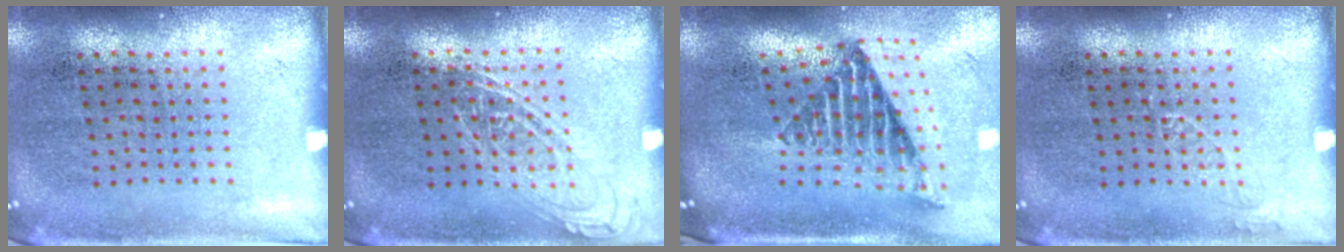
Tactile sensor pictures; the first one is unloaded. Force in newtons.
{"total": 1.0, "press": 1.0, "slide": 0.1}
{"total": 2.7, "press": 1.8, "slide": 2.0}
{"total": 0.7, "press": 0.7, "slide": 0.1}